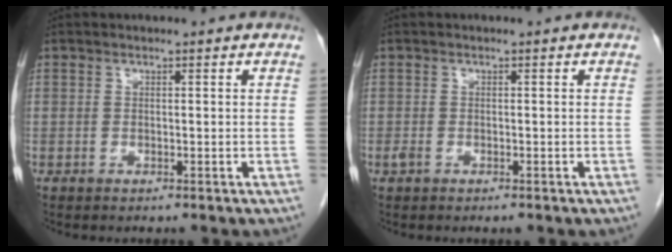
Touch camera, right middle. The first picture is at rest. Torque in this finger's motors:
{"motor_torque": [0.20, -0.02, 0.00, 0.00]}